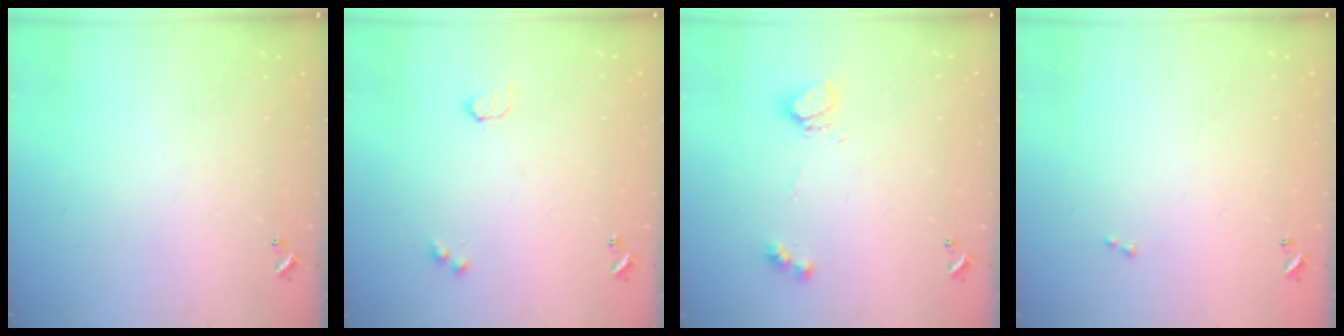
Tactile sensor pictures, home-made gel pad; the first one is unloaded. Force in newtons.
{"total": 2.9, "press": 2.9, "slide": 0.5}
{"total": 8.7, "press": 8.7, "slide": 1.0}
{"total": 0.5, "press": 0.3, "slide": 0.4}